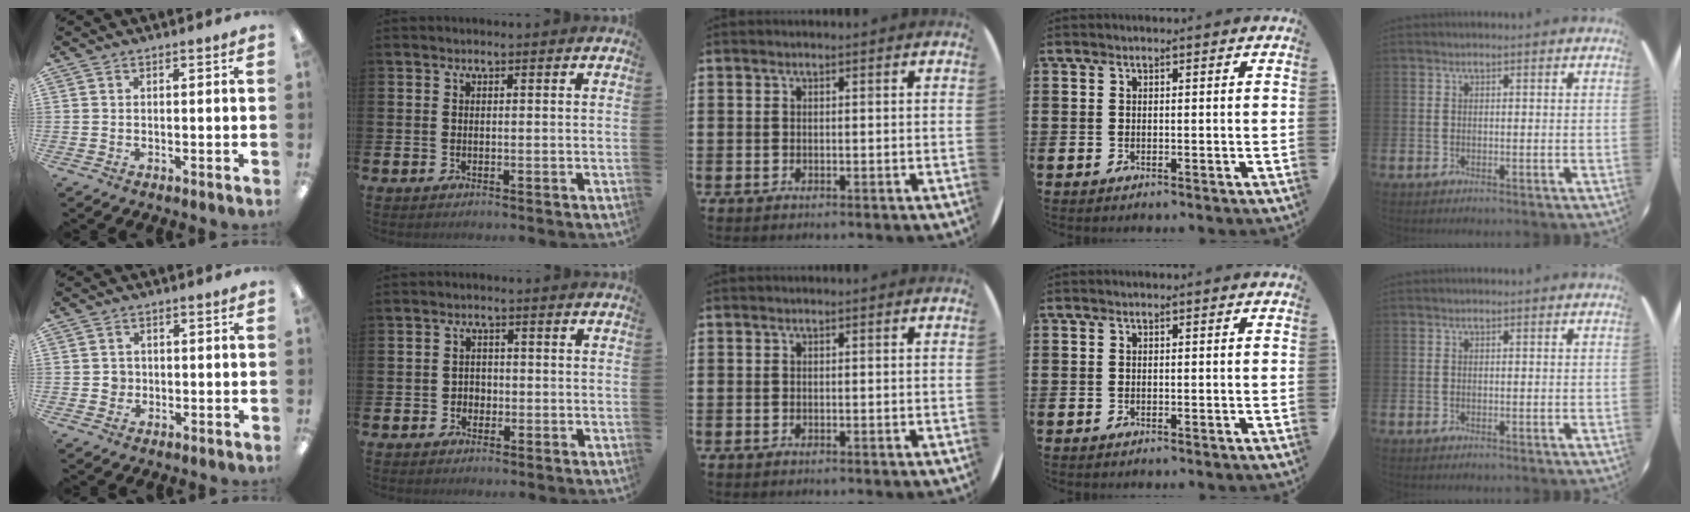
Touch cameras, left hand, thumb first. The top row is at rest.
{"thumb": {"total": 2.3, "force": [-0.1, 2.2, 0.5], "torque": [-0.005, 0.002, -0.006]}, "index": {"total": 1.8, "force": [-0.7, 1.6, 0.3], "torque": [-0.011, 0.005, -0.017]}}